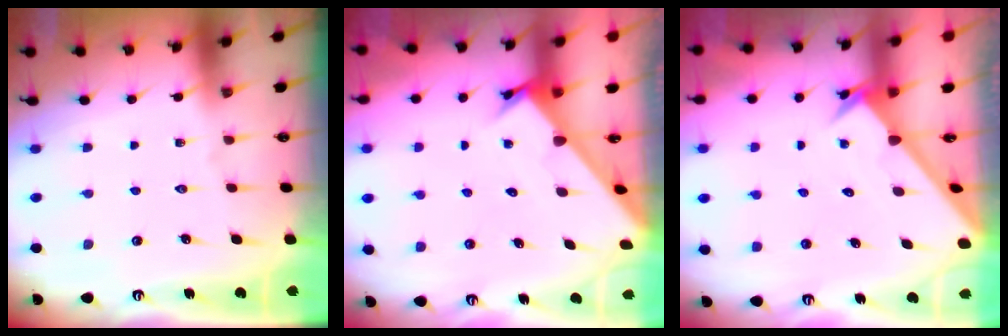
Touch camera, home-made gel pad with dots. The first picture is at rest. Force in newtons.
{"total": 2.3, "press": 2.3, "slide": 0.1}
{"total": 2.5, "press": 2.5, "slide": 0.2}